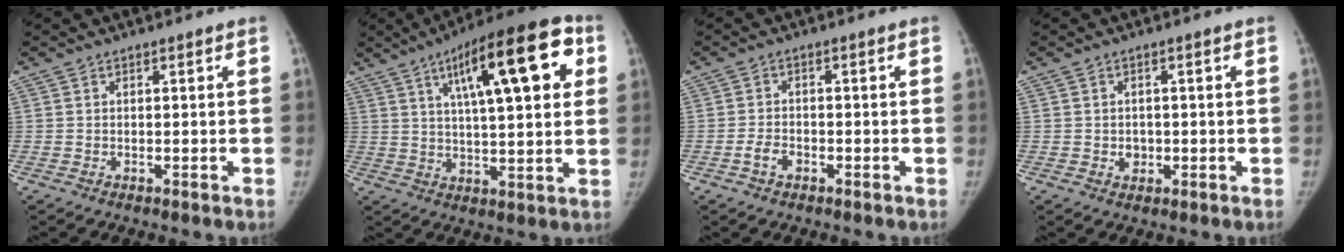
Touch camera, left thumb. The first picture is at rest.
{"total": 20.3, "force": [7.5, 6.0, 17.9], "torque": [-0.242, 0.006, 0.109]}
{"total": 2.7, "force": [-1.7, 1.7, 1.3], "torque": [-0.026, 0.014, -0.029]}
{"total": 2.2, "force": [-0.6, 2.0, 0.8], "torque": [0.002, 0.003, -0.005]}